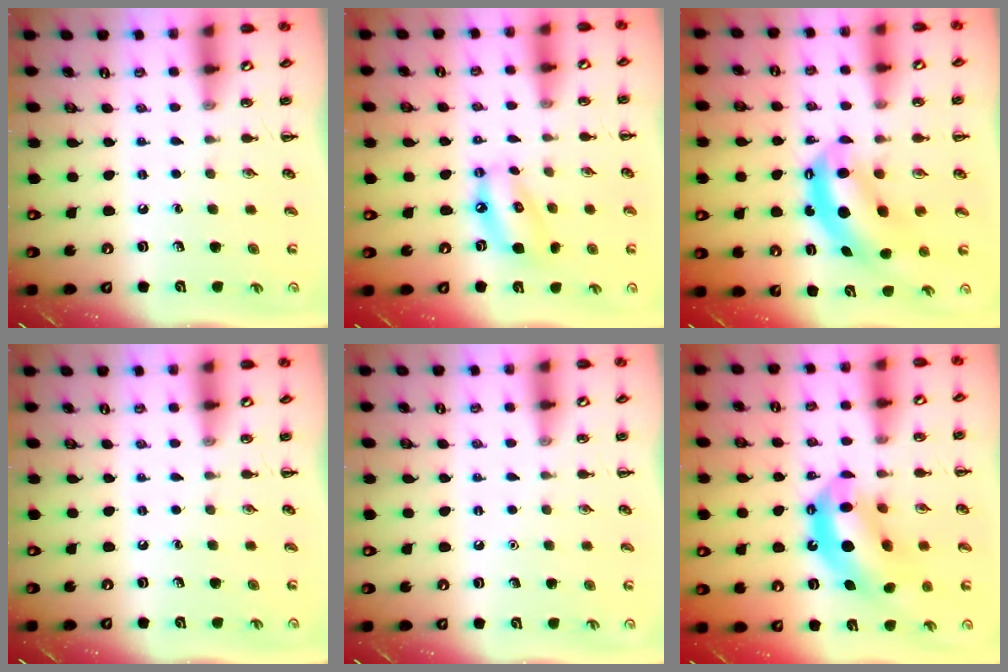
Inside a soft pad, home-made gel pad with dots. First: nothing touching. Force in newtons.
{"total": 10.4, "press": 10.1, "slide": 2.6}
{"total": 7.0, "press": 6.8, "slide": 1.7}
{"total": 0.0}
{"total": 1.6, "press": 1.6, "slide": 0.1}
{"total": 13.6, "press": 13.1, "slide": 3.8}